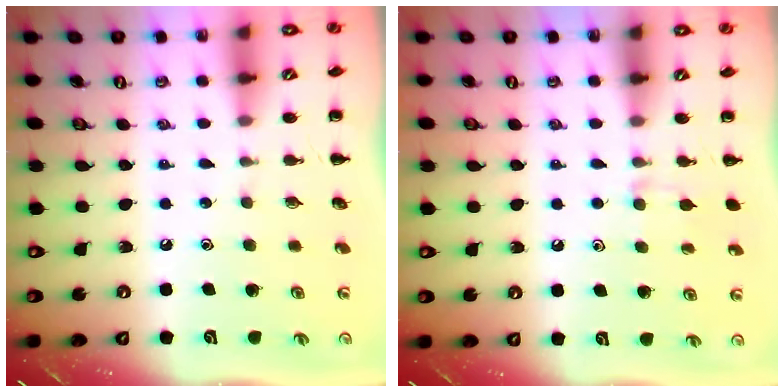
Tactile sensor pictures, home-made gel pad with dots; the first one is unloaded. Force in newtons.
{"total": 6.7, "press": 6.4, "slide": 1.8}